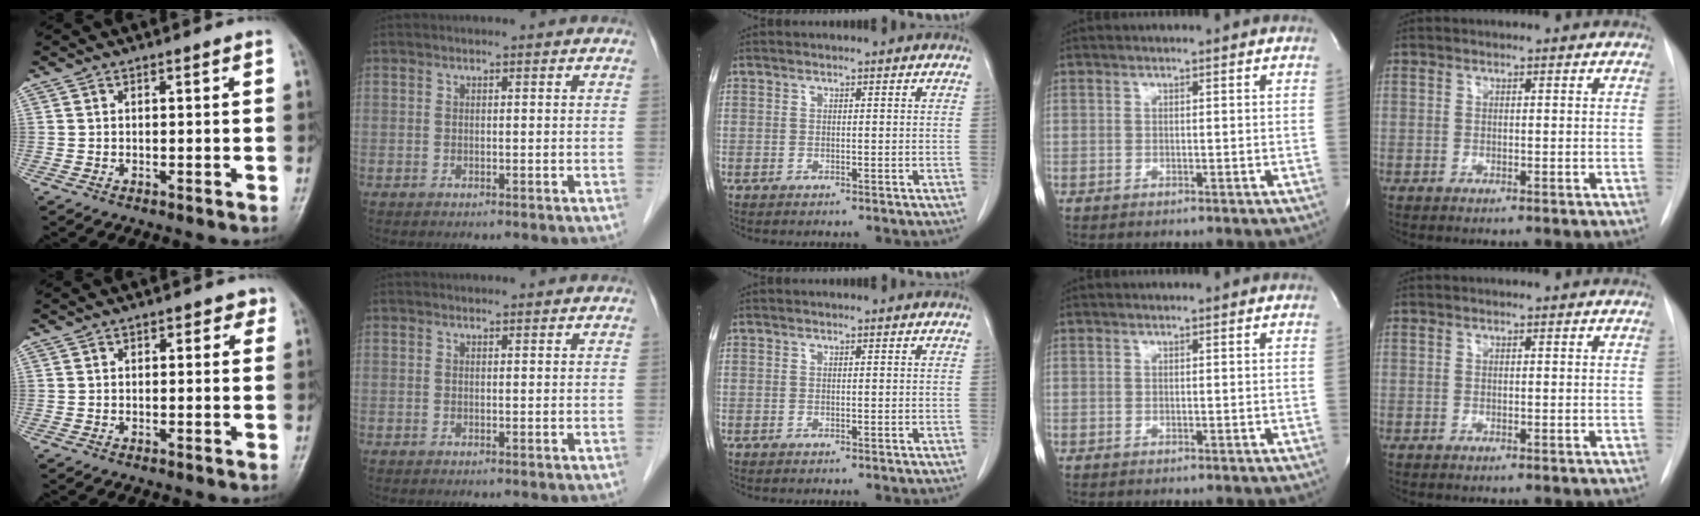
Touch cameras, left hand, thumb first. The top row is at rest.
{"thumb": {"total": 2.9, "force": [1.2, 1.9, 1.8], "torque": [-0.002, 0.001, 0.010]}, "index": {"total": 2.5, "force": [2.3, 0.8, 0.4], "torque": [0.003, 0.012, 0.029]}}